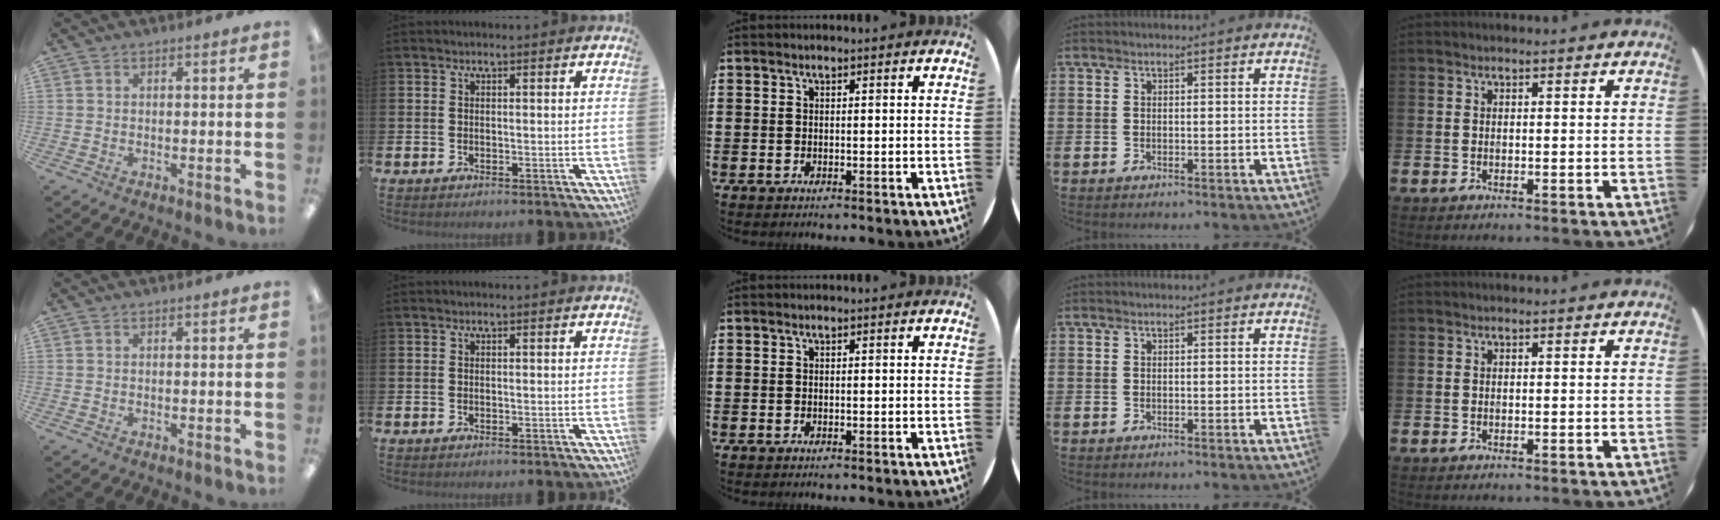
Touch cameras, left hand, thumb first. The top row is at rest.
{}